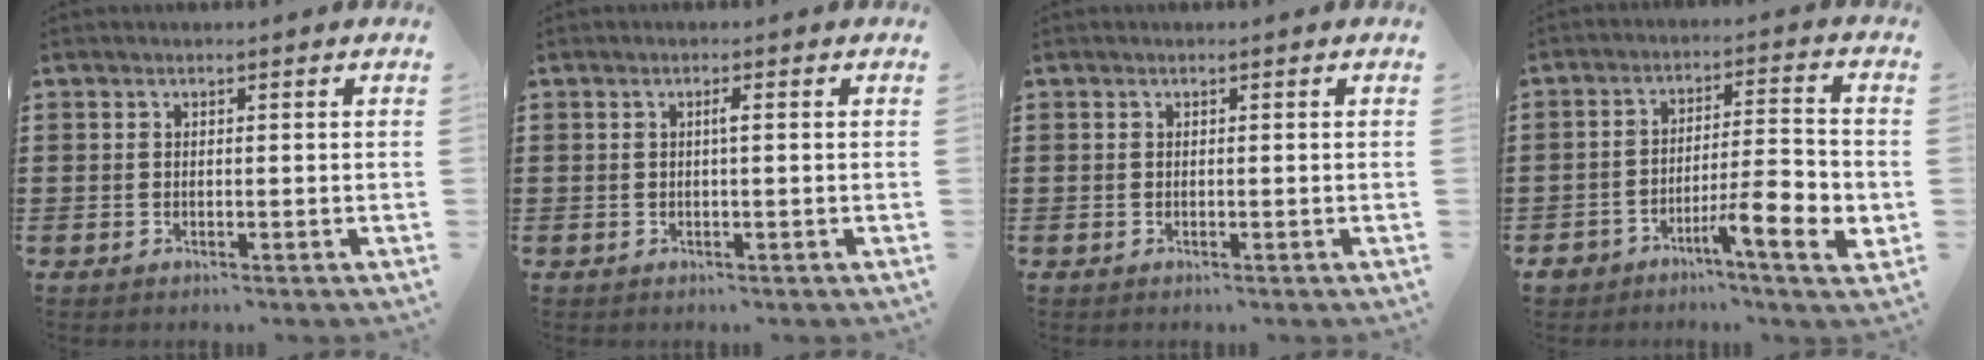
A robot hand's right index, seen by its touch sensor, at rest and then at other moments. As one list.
[{"total": 0.9, "force": [0.0, -0.1, 0.9], "torque": [-0.017, -0.004, 0.000]}, {"total": 0.0}, {"total": 8.9, "force": [-4.2, 2.3, 7.5], "torque": [-0.115, 0.003, -0.072]}]